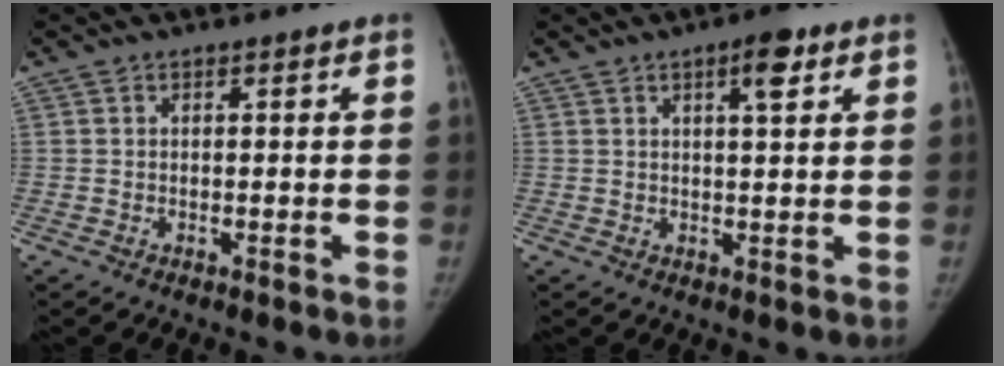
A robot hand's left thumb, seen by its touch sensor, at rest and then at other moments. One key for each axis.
{"total": 4.6, "fx": 2.4, "fy": 1.2, "fz": 3.8, "tx": -0.049, "ty": -0.009, "tz": 0.033}